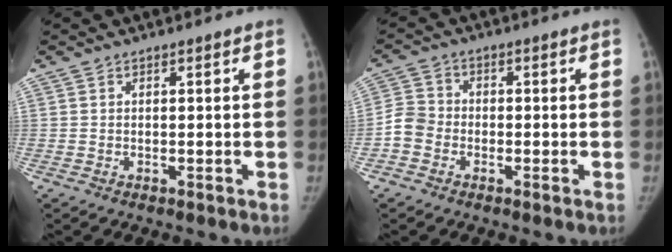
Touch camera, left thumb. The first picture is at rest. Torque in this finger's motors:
{"motor_torque": [-0.68, 0.69, -0.11, 0.02, 0.01]}